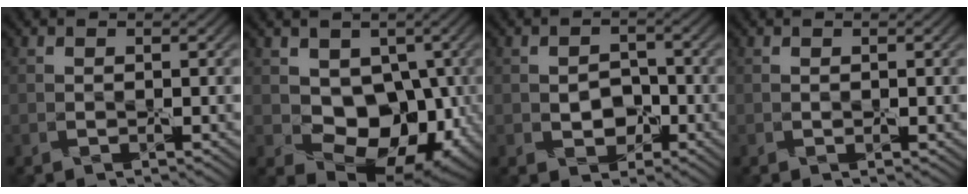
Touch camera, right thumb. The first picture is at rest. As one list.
[{"total": 9.2, "force": [0.0, 7.2, 5.8], "torque": [-0.057, -0.018, 0.000]}, {"total": 1.6, "force": [-0.6, 1.4, 0.4], "torque": [0.000, 0.004, -0.017]}, {"total": 0.0}]